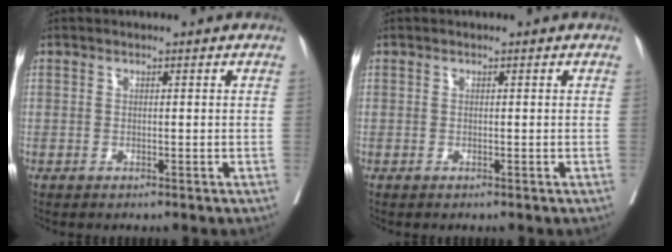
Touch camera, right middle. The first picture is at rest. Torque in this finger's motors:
{"motor_torque": [0.73, -0.82, -0.08, -0.07]}